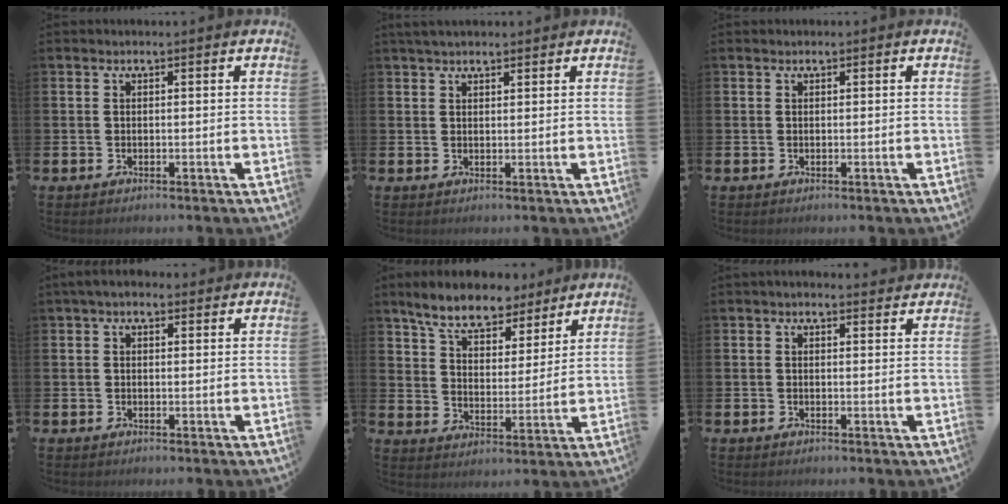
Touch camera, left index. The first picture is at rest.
{"total": 2.7, "force": [2.4, 0.8, 0.9], "torque": [-0.013, -0.003, 0.042]}
{"total": 0.0}
{"total": 2.7, "force": [2.1, 1.4, 1.1], "torque": [-0.016, 0.001, 0.035]}
{"total": 8.3, "force": [7.4, 2.8, 2.4], "torque": [-0.070, -0.037, 0.131]}
{"total": 1.4, "force": [1.3, 0.4, 0.3], "torque": [-0.006, 0.001, 0.023]}